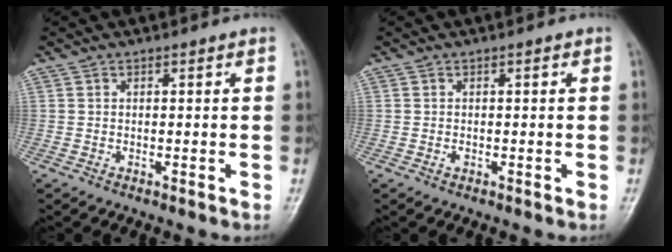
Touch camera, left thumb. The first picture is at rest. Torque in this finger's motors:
{"motor_torque": [-0.03, 0.01, 0.07, 0.00, 0.00]}